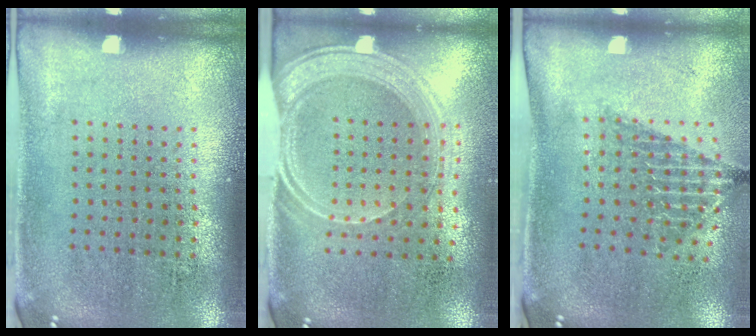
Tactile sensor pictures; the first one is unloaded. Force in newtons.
{"total": 1.9, "press": 1.7, "slide": 0.9}
{"total": 1.5, "press": 1.1, "slide": 1.0}